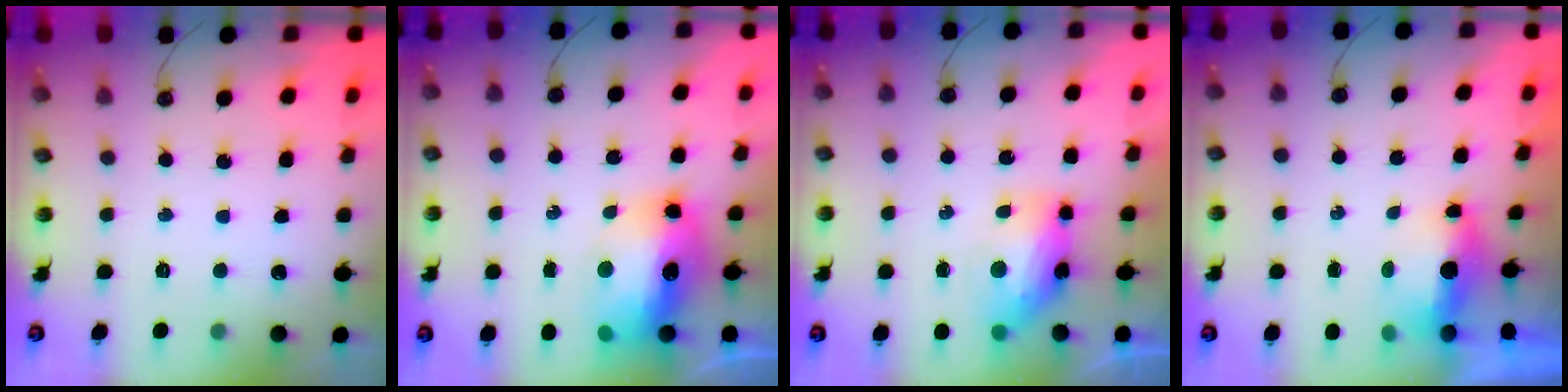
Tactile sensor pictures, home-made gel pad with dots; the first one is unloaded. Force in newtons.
{"total": 16.2, "press": 16.1, "slide": 1.6}
{"total": 8.8, "press": 8.8, "slide": 1.0}
{"total": 9.6, "press": 6.1, "slide": 7.4}